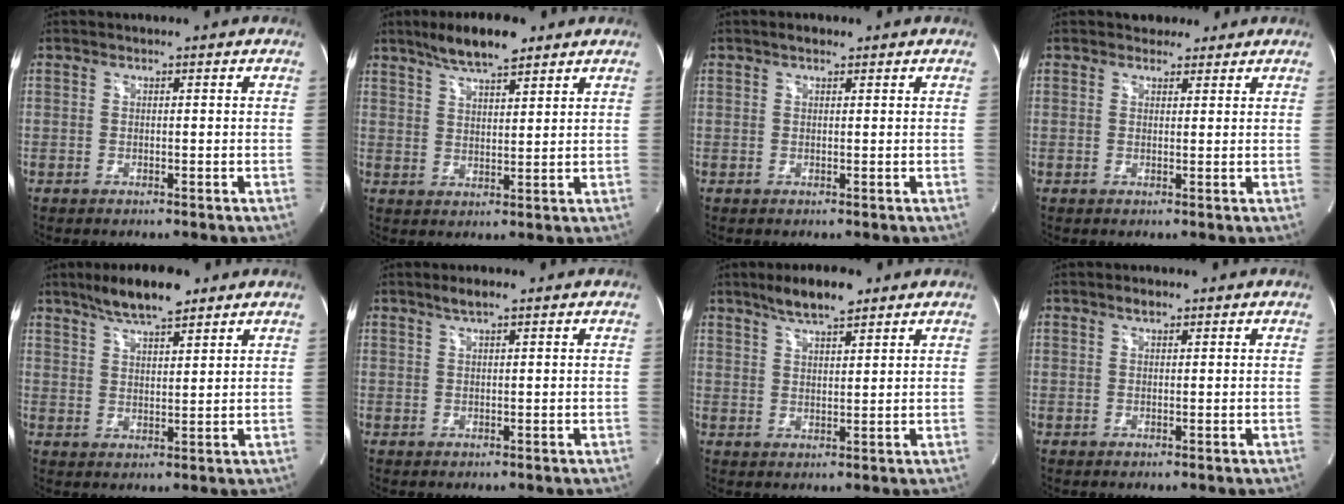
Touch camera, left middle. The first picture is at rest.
{"total": 8.3, "force": [6.1, 1.8, 5.3], "torque": [-0.097, 0.010, 0.107]}
{"total": 1.4, "force": [1.0, 0.6, 0.7], "torque": [-0.017, 0.010, 0.016]}
{"total": 2.5, "force": [2.0, 1.4, 0.3], "torque": [-0.002, 0.007, 0.028]}
{"total": 8.6, "force": [6.4, 1.8, 5.5], "torque": [-0.100, 0.010, 0.112]}
{"total": 2.3, "force": [1.7, 0.2, 1.6], "torque": [-0.036, 0.006, 0.031]}
{"total": 7.0, "force": [5.1, 1.5, 4.5], "torque": [-0.085, 0.009, 0.089]}
{"total": 1.4, "force": [1.0, 0.6, 0.8], "torque": [-0.016, 0.004, 0.016]}